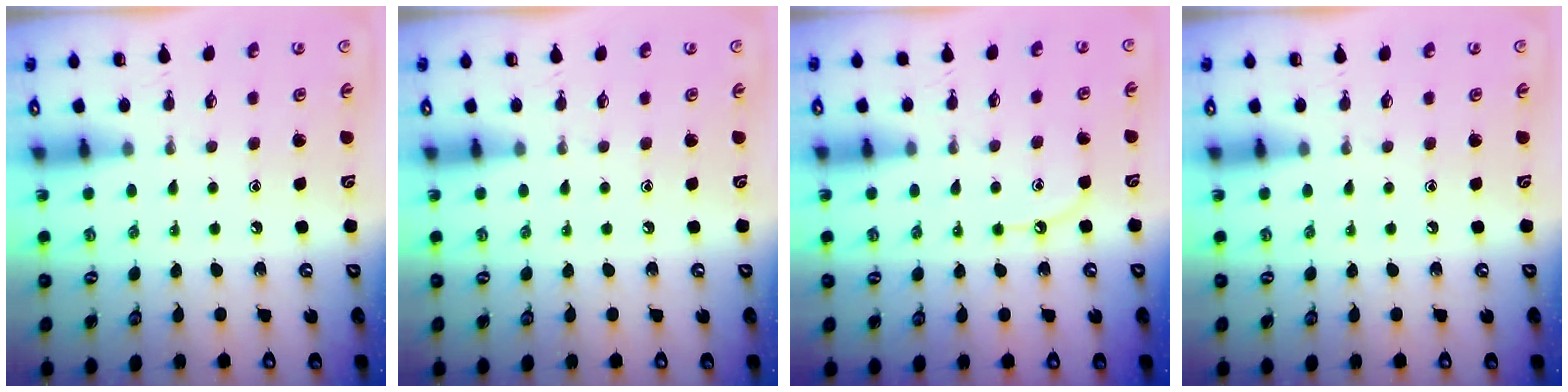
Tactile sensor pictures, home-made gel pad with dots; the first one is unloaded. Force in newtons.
{"total": 0.0}
{"total": 5.4, "press": 5.4, "slide": 0.6}
{"total": 0.0}